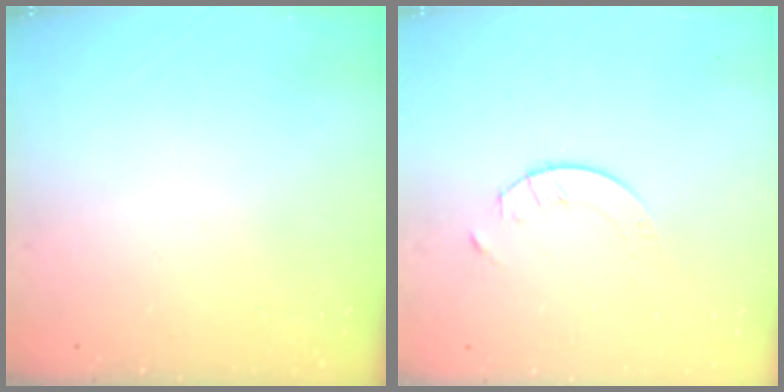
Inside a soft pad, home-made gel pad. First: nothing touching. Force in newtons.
{"total": 1.7, "press": 1.7, "slide": 0.2}